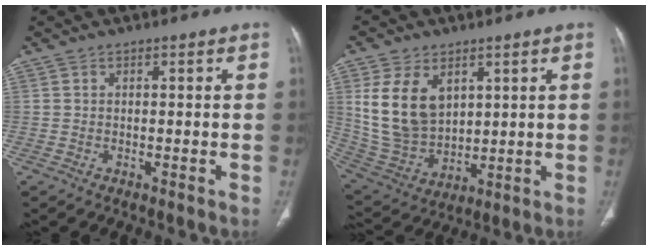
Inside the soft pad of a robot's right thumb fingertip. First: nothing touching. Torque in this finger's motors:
{"motor_torque": [-0.22, 0.67, 0.56, 0.10, 0.19]}